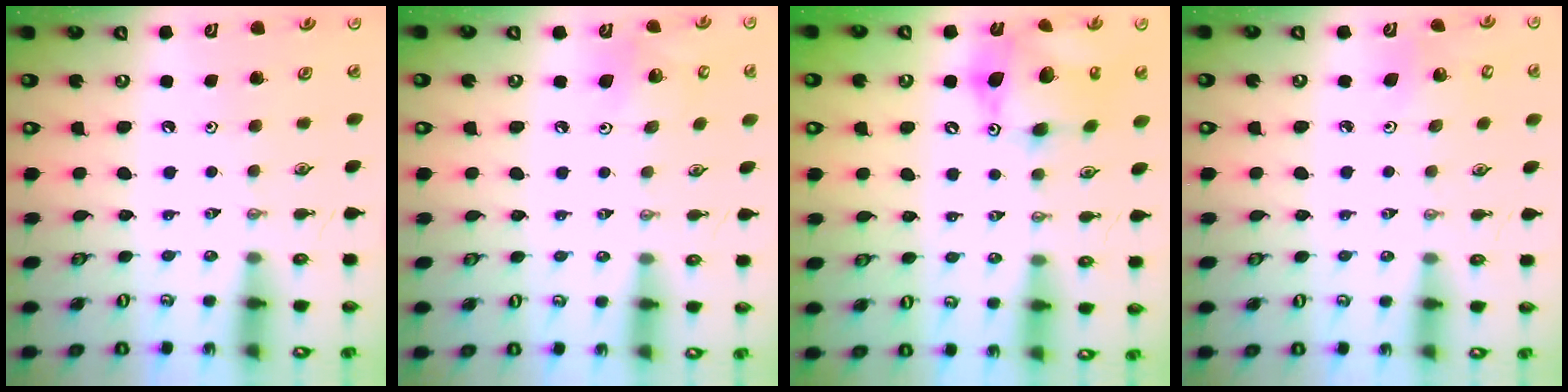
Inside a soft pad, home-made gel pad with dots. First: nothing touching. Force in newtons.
{"total": 7.2, "press": 7.1, "slide": 1.1}
{"total": 14.2, "press": 14.1, "slide": 1.5}
{"total": 4.3, "press": 4.2, "slide": 1.0}